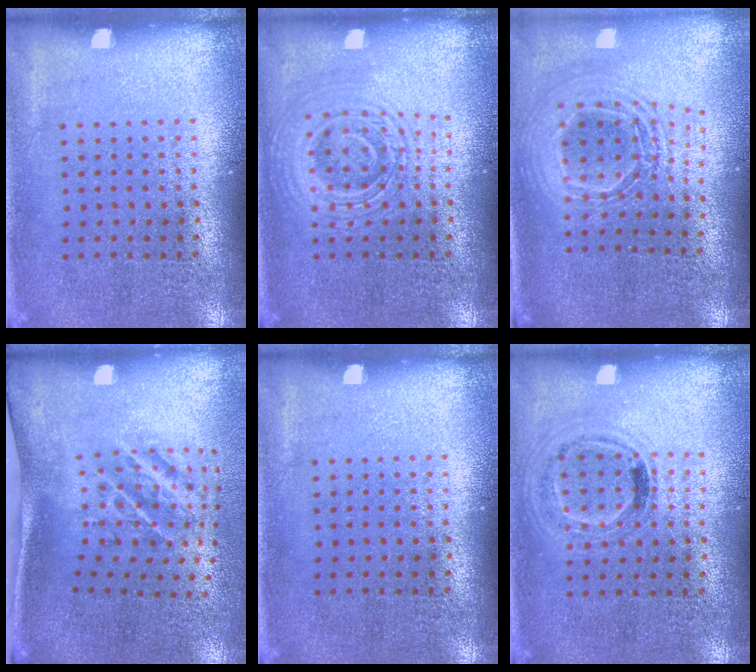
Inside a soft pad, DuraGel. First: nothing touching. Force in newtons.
{"total": 2.8, "press": 2.8, "slide": 0.5}
{"total": 2.0, "press": 1.7, "slide": 1.2}
{"total": 2.2, "press": 1.3, "slide": 1.9}
{"total": 0.0}
{"total": 1.0, "press": 0.9, "slide": 0.4}